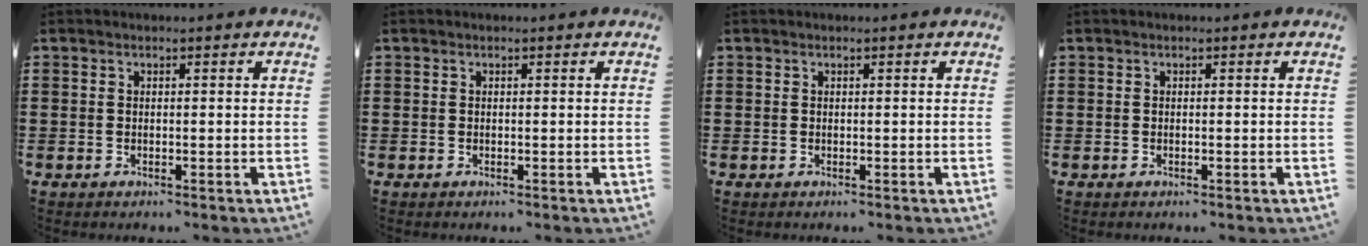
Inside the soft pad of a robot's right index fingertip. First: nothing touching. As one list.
[{"total": 0.0}, {"total": 0.0}, {"total": 0.0}]